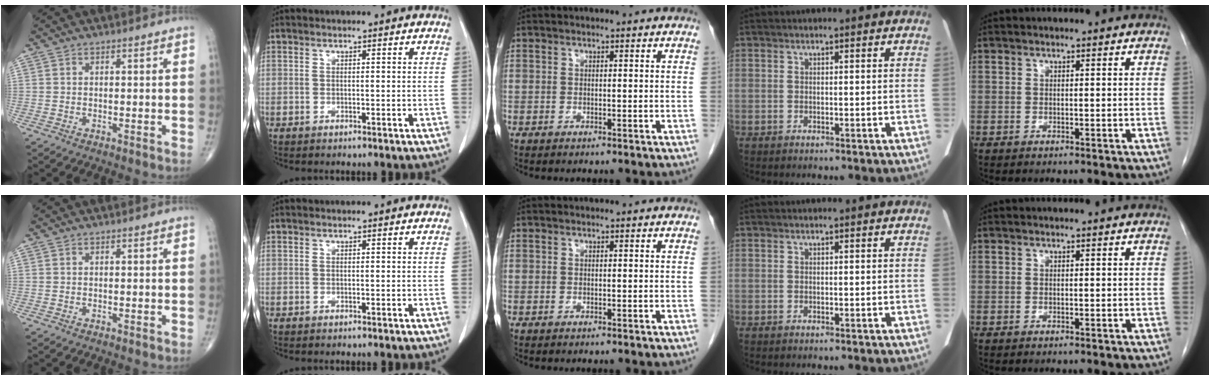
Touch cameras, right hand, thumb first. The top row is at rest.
{}